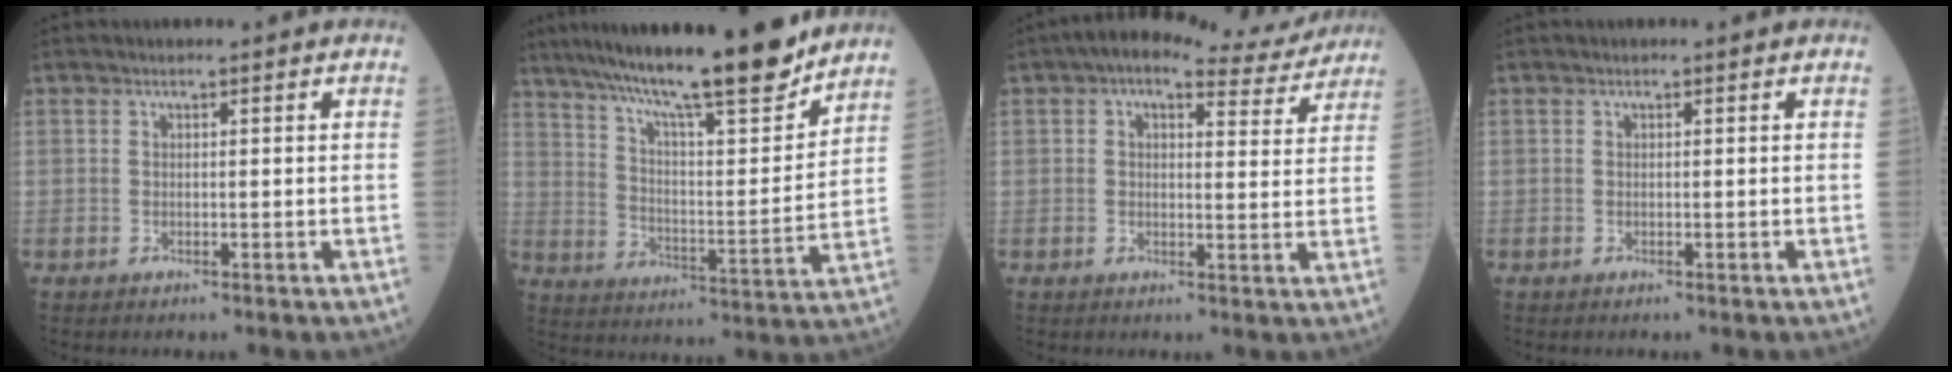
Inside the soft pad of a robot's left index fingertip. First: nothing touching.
{"total": 19.1, "force": [16.0, 1.2, 10.2], "torque": [-0.165, -0.003, 0.250]}
{"total": 9.0, "force": [7.7, 3.0, 3.6], "torque": [-0.046, 0.017, 0.081]}
{"total": 0.0}